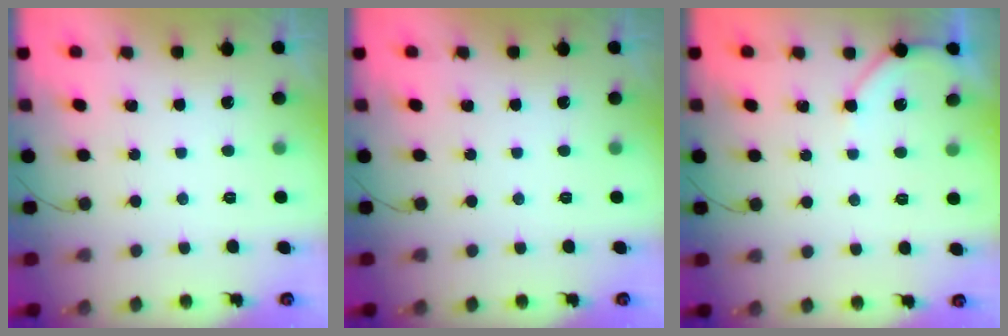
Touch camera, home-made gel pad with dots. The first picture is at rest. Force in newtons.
{"total": 0.0}
{"total": 5.9, "press": 5.9, "slide": 0.7}